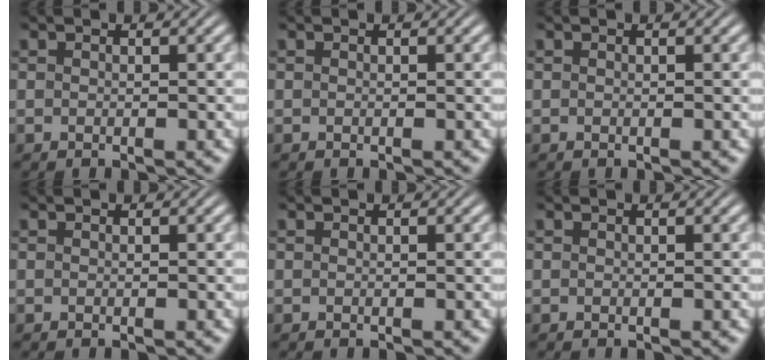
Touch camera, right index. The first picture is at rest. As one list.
[{"total": 0.0}, {"total": 0.0}, {"total": 0.0}, {"total": 0.0}, {"total": 0.0}]